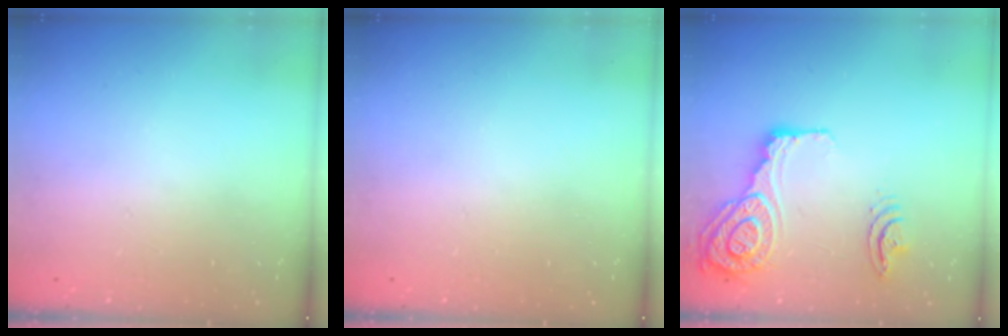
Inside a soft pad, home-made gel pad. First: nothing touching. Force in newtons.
{"total": 0.0}
{"total": 18.9, "press": 18.6, "slide": 3.2}